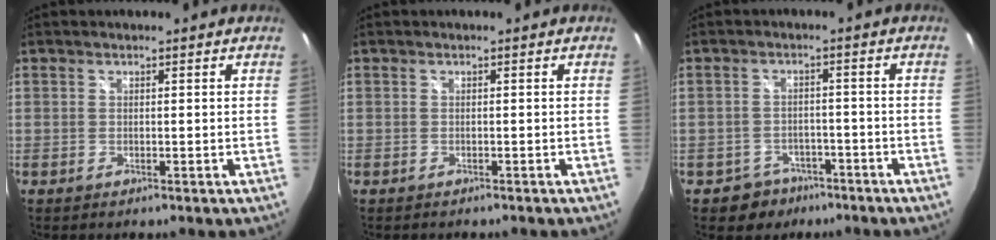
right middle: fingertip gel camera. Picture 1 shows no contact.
{"total": 0.7, "force": [-0.6, 0.2, 0.2], "torque": [-0.006, 0.000, -0.008]}
{"total": 5.3, "force": [-3.5, 3.9, 0.4], "torque": [-0.020, 0.021, -0.045]}